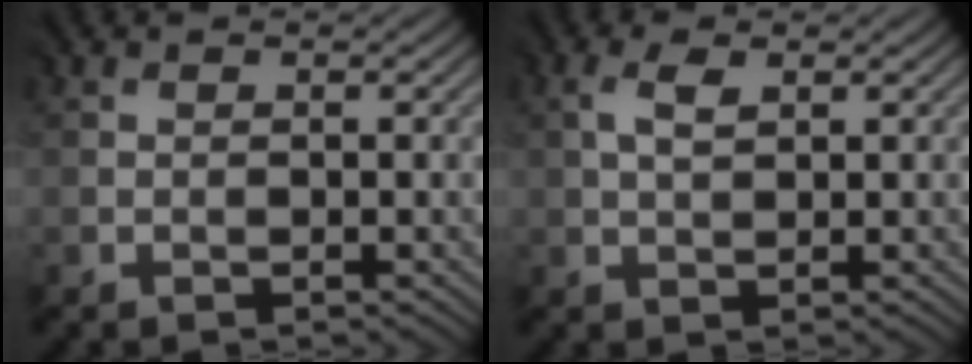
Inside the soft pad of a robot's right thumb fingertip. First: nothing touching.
{"total": 2.7, "force": [1.3, 1.4, 1.9], "torque": [-0.052, 0.004, 0.024]}